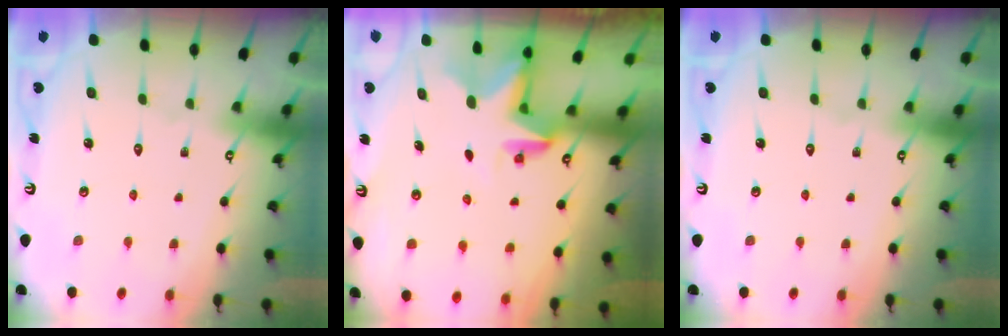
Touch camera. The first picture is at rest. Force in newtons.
{"total": 3.0, "press": 3.0, "slide": 0.1}
{"total": 0.0}